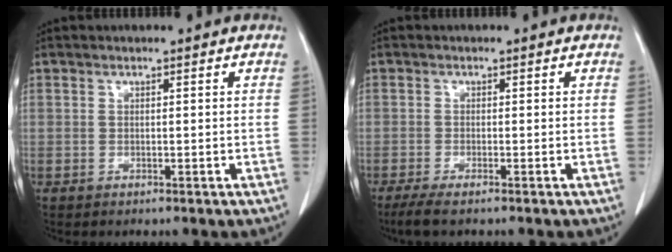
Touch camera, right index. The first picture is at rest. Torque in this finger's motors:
{"motor_torque": [0.21, -0.17, 0.14, 0.03]}